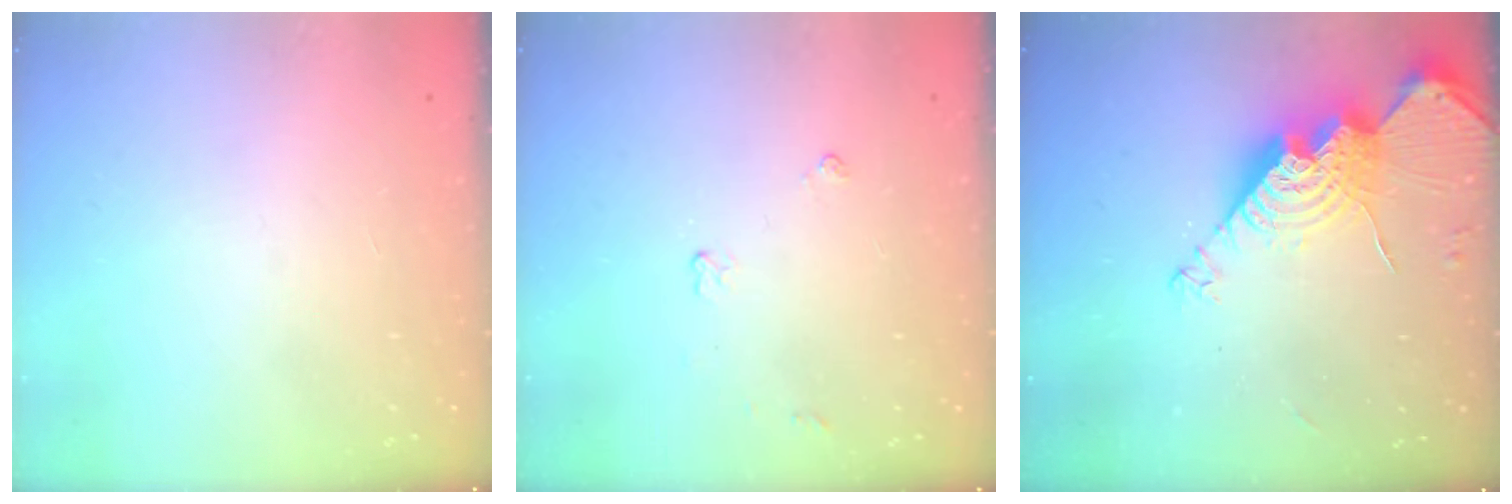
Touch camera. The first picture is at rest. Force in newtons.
{"total": 3.7, "press": 3.7, "slide": 0.6}
{"total": 16.4, "press": 16.4, "slide": 1.1}